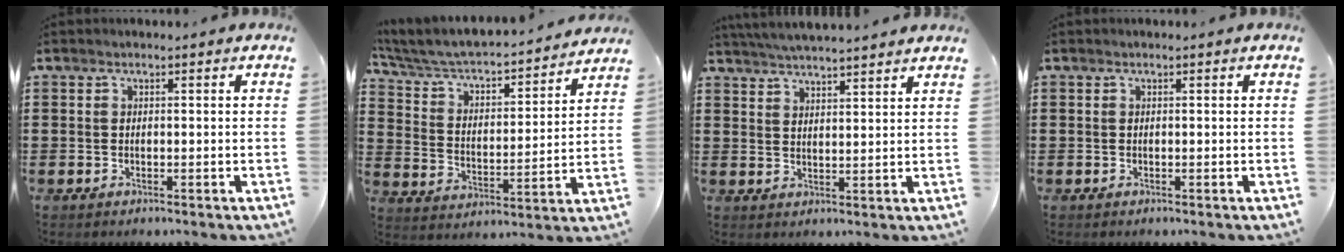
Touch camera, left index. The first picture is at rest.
{"total": 4.3, "force": [4.0, 0.8, 1.4], "torque": [-0.050, -0.041, 0.058]}
{"total": 4.1, "force": [4.0, -0.6, 0.7], "torque": [-0.026, -0.015, 0.072]}
{"total": 0.0}